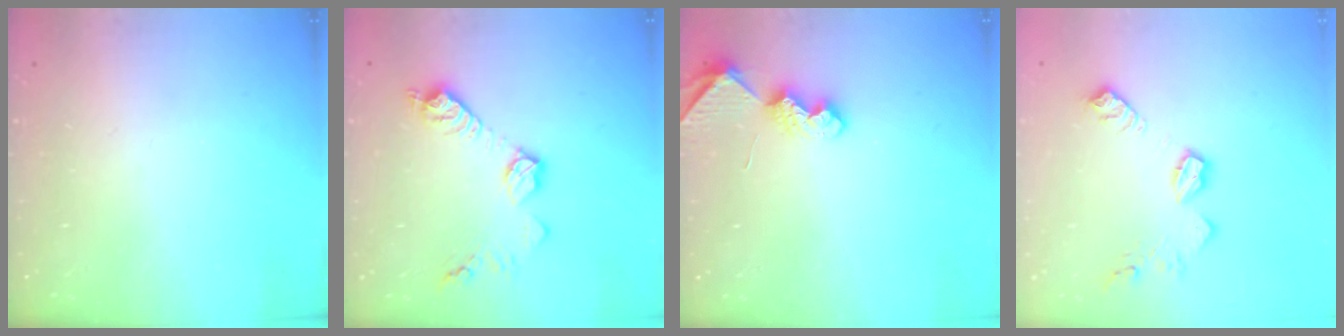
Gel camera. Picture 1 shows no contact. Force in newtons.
{"total": 11.1, "press": 11.1, "slide": 0.5}
{"total": 6.6, "press": 6.6, "slide": 0.3}
{"total": 10.7, "press": 10.7, "slide": 0.6}